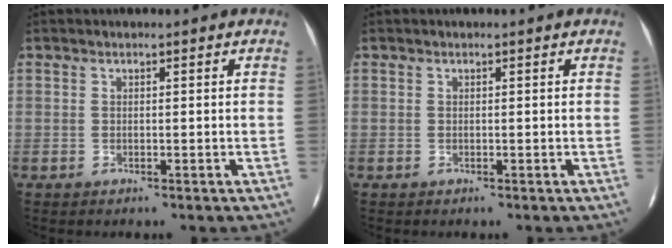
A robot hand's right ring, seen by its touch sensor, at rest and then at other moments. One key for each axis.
{"total": 0.0}